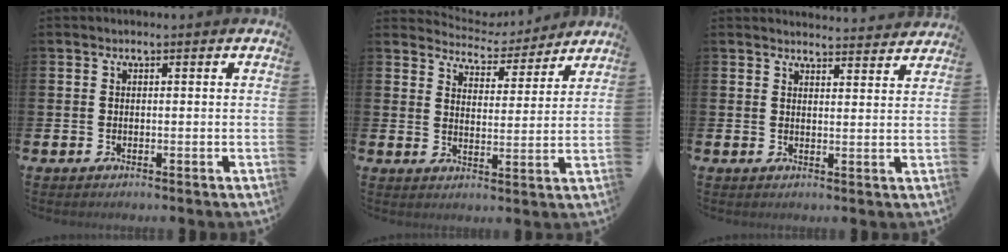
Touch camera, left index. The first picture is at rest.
{"total": 5.0, "force": [4.8, 1.1, -0.1], "torque": [-0.019, -0.039, 0.083]}
{"total": 3.3, "force": [3.3, 0.1, 0.0], "torque": [0.004, -0.023, 0.058]}